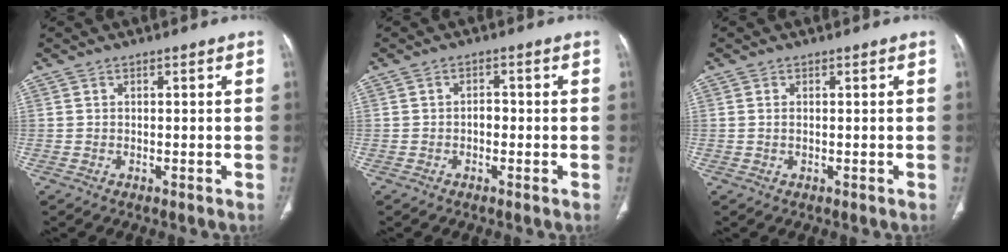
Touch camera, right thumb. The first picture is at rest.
{"total": 1.7, "force": [-0.4, 1.2, 1.1], "torque": [-0.008, 0.006, -0.010]}
{"total": 0.7, "force": [0.1, 0.3, 0.6], "torque": [-0.019, 0.004, 0.004]}